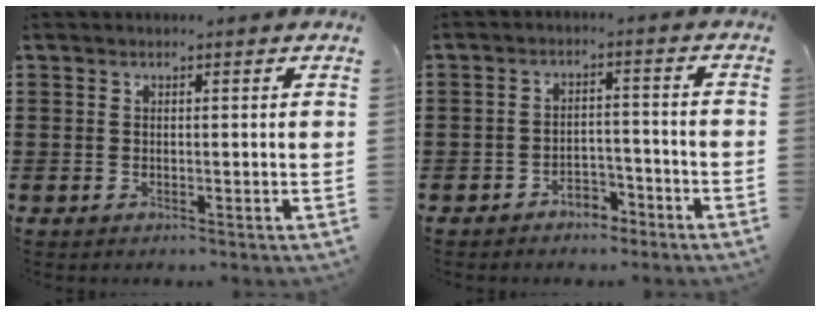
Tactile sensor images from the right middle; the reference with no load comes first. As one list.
[{"total": 3.4, "force": [-3.2, 1.1, 0.5], "torque": [-0.015, 0.007, -0.067]}]